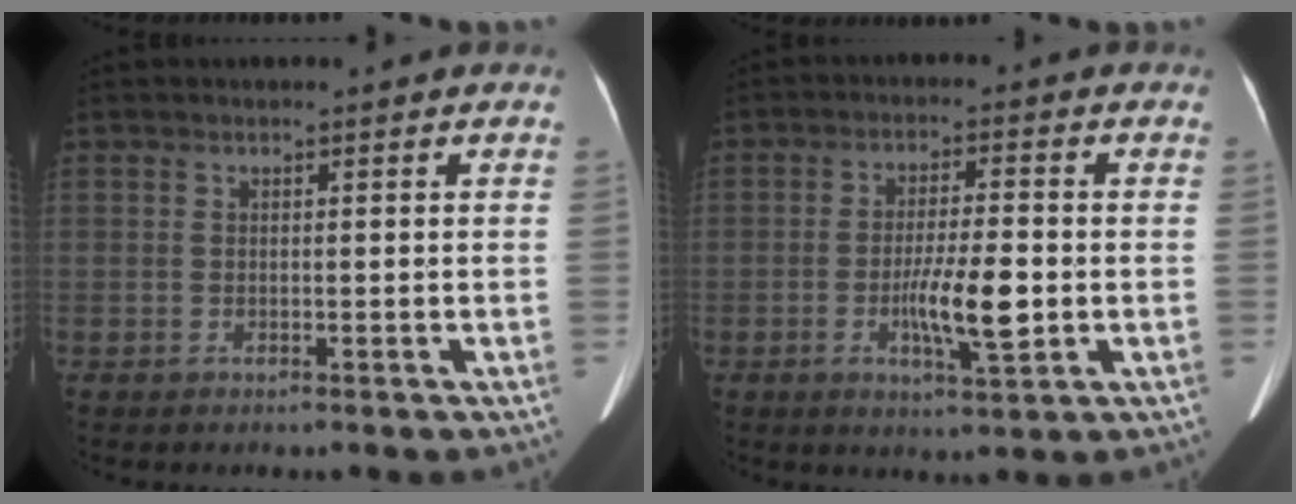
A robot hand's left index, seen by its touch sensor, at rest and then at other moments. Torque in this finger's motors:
{"motor_torque": [0.20, 0.03, 0.32, 0.05]}